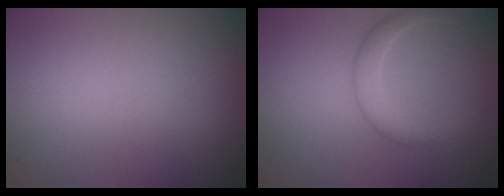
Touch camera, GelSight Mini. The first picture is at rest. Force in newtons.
{"total": 2.2, "press": 2.1, "slide": 0.1}